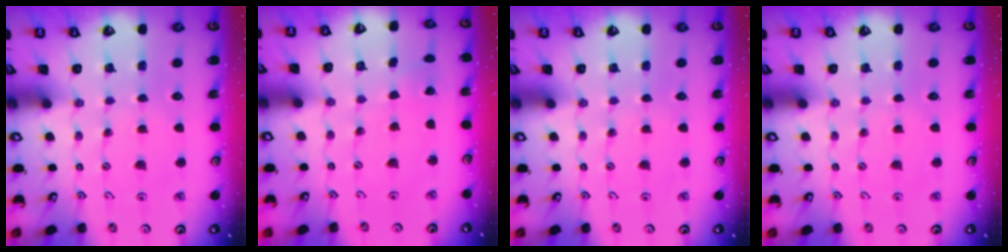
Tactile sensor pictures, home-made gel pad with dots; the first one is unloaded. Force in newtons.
{"total": 0.5, "press": 0.5, "slide": 0.0}
{"total": 0.0}
{"total": 0.0}